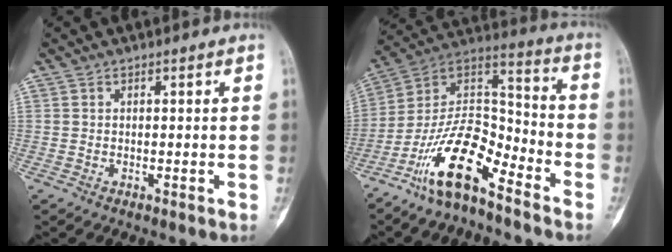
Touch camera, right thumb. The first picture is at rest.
{"total": 15.8, "force": [-10.4, 5.6, 10.6], "torque": [-0.180, 0.088, -0.200]}